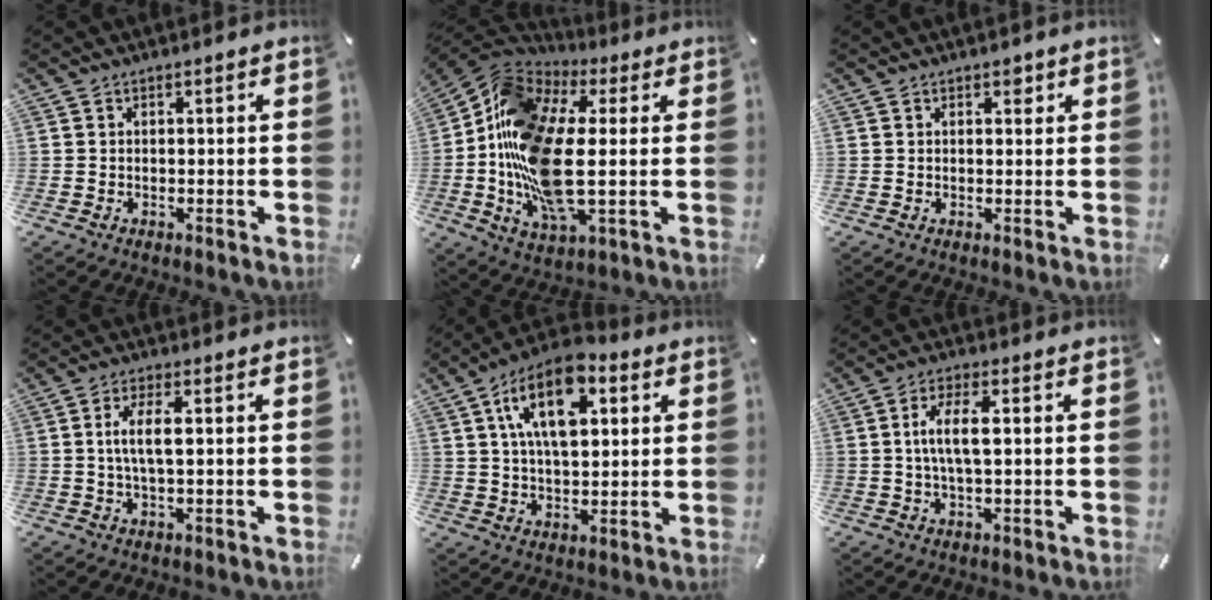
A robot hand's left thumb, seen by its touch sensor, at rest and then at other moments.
{"total": 19.3, "force": [-1.8, 9.5, 16.7], "torque": [-0.373, -0.012, -0.039]}
{"total": 1.5, "force": [0.6, 1.1, 0.7], "torque": [0.000, -0.002, 0.007]}
{"total": 6.0, "force": [0.4, 1.8, 5.7], "torque": [-0.112, 0.002, 0.003]}
{"total": 14.4, "force": [5.7, 7.9, 10.6], "torque": [-0.184, -0.005, 0.095]}
{"total": 7.0, "force": [0.6, 2.3, 6.6], "torque": [-0.138, 0.002, 0.005]}